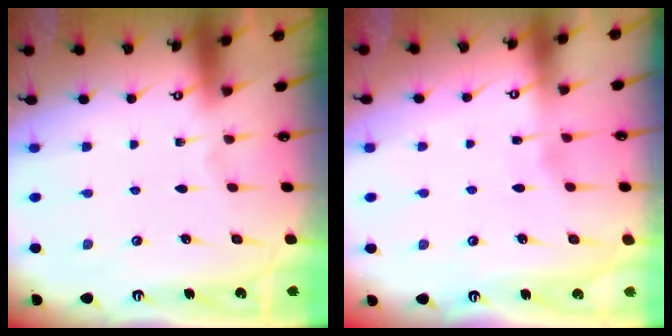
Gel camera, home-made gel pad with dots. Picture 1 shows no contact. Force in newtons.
{"total": 2.5, "press": 2.5, "slide": 0.2}